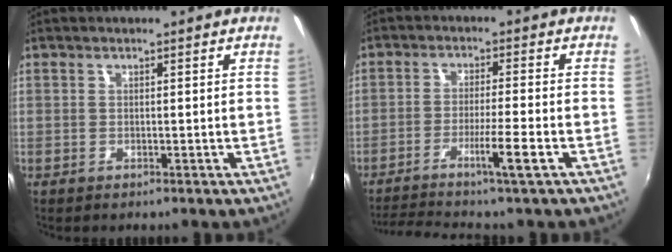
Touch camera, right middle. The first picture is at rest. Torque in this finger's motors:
{"motor_torque": [0.87, -0.86, 0.39, 0.06]}